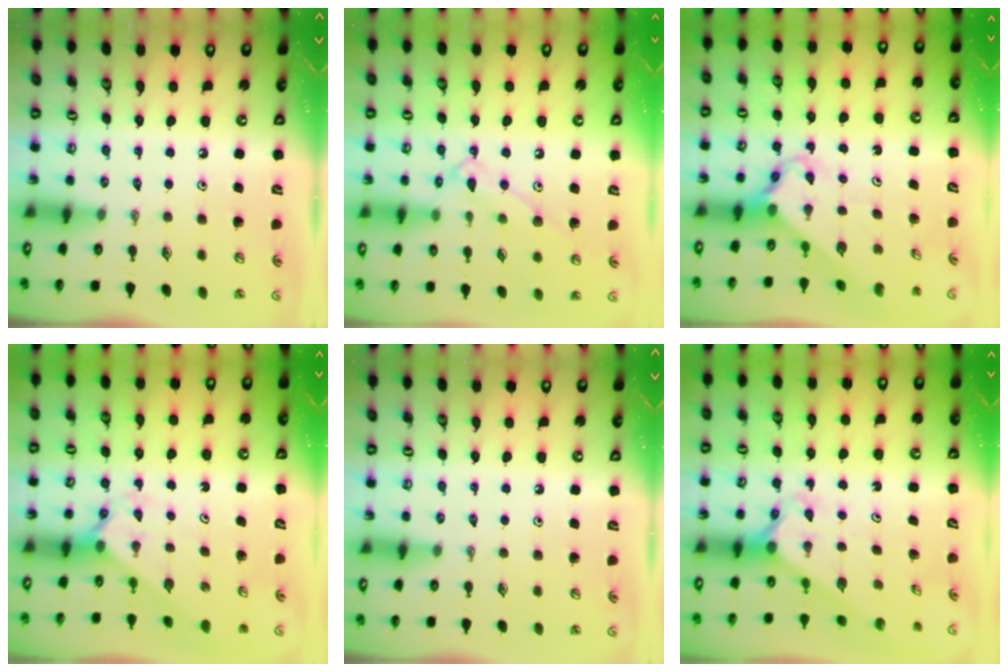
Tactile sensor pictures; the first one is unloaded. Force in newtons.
{"total": 10.5, "press": 10.5, "slide": 0.8}
{"total": 2.7, "press": 2.7, "slide": 0.2}
{"total": 2.3, "press": 2.3, "slide": 0.2}
{"total": 0.0}
{"total": 2.0, "press": 2.0, "slide": 0.2}